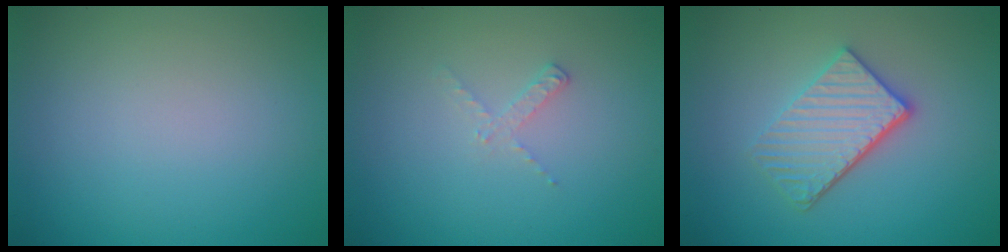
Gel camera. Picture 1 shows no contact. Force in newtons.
{"total": 1.1, "press": 1.1, "slide": 0.2}
{"total": 4.1, "press": 3.3, "slide": 2.4}